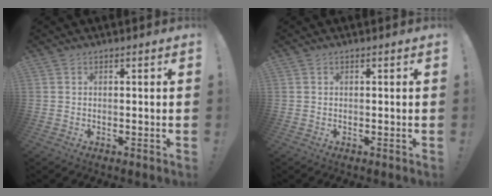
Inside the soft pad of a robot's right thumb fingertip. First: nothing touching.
{"total": 0.0}